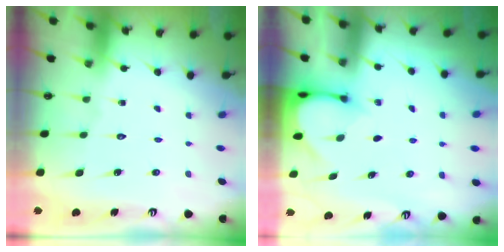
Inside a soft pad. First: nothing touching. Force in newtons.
{"total": 3.3, "press": 3.3, "slide": 0.3}